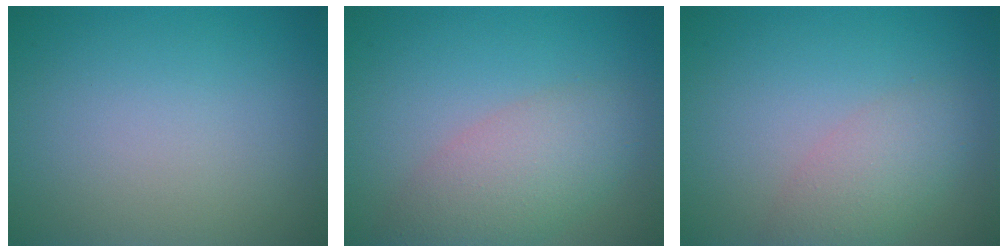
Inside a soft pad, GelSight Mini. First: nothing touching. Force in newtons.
{"total": 4.9, "press": 4.8, "slide": 0.6}
{"total": 3.2, "press": 3.2, "slide": 0.1}